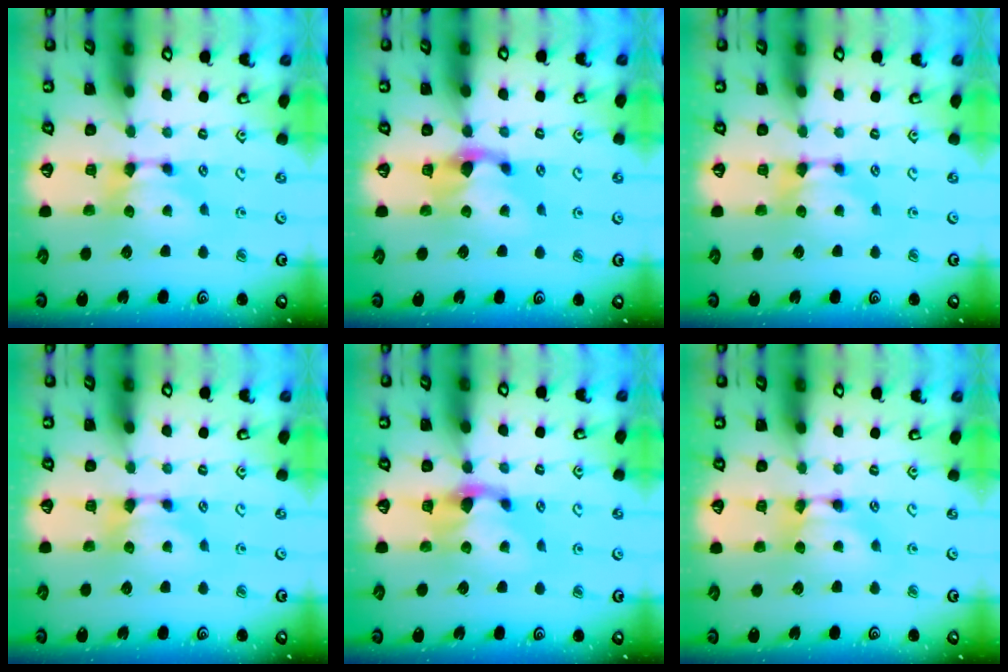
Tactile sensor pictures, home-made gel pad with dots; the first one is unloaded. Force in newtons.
{"total": 1.5, "press": 0.4, "slide": 1.4}
{"total": 0.0}
{"total": 0.0}
{"total": 1.5, "press": 0.4, "slide": 1.4}
{"total": 1.7, "press": 1.7, "slide": 0.1}